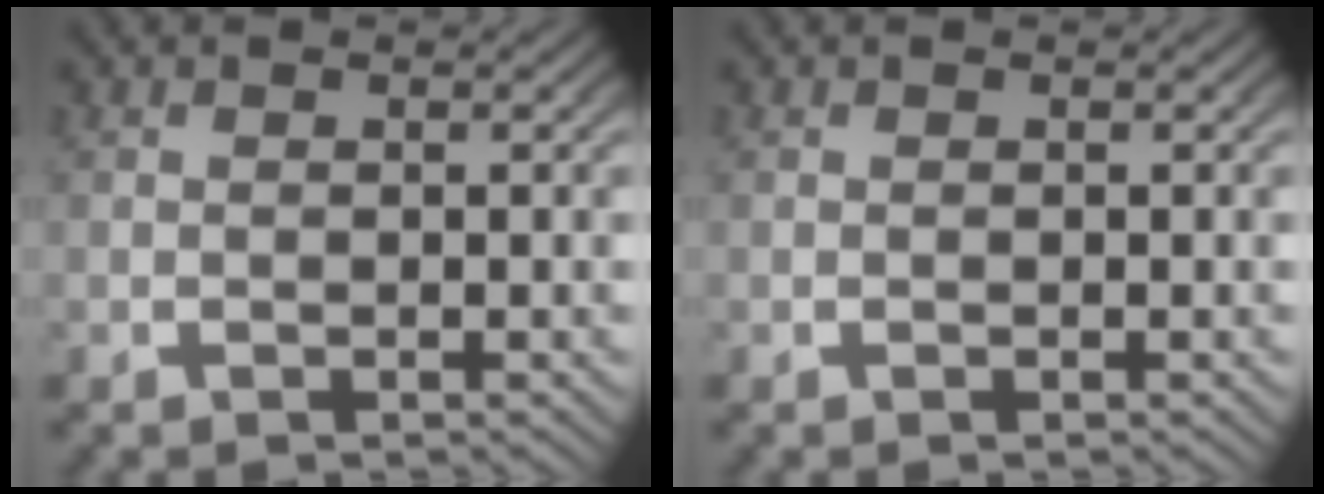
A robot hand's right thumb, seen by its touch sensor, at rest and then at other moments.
{"total": 0.0}